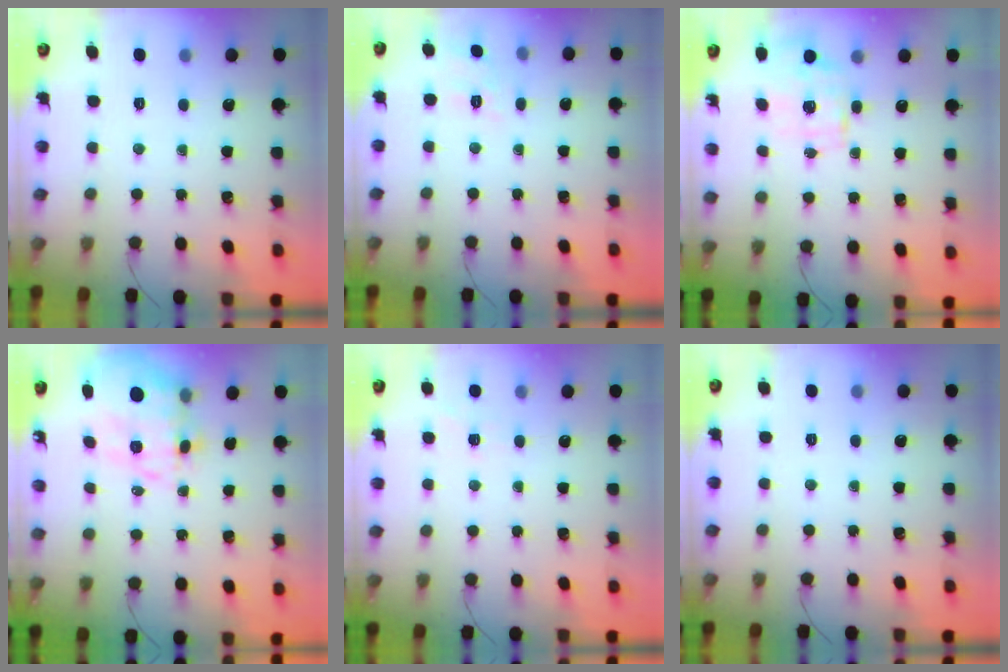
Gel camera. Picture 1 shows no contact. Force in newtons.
{"total": 3.4, "press": 3.1, "slide": 1.4}
{"total": 1.2, "press": 1.1, "slide": 0.5}
{"total": 8.7, "press": 8.2, "slide": 3.0}
{"total": 5.2, "press": 5.0, "slide": 1.6}
{"total": 0.0}